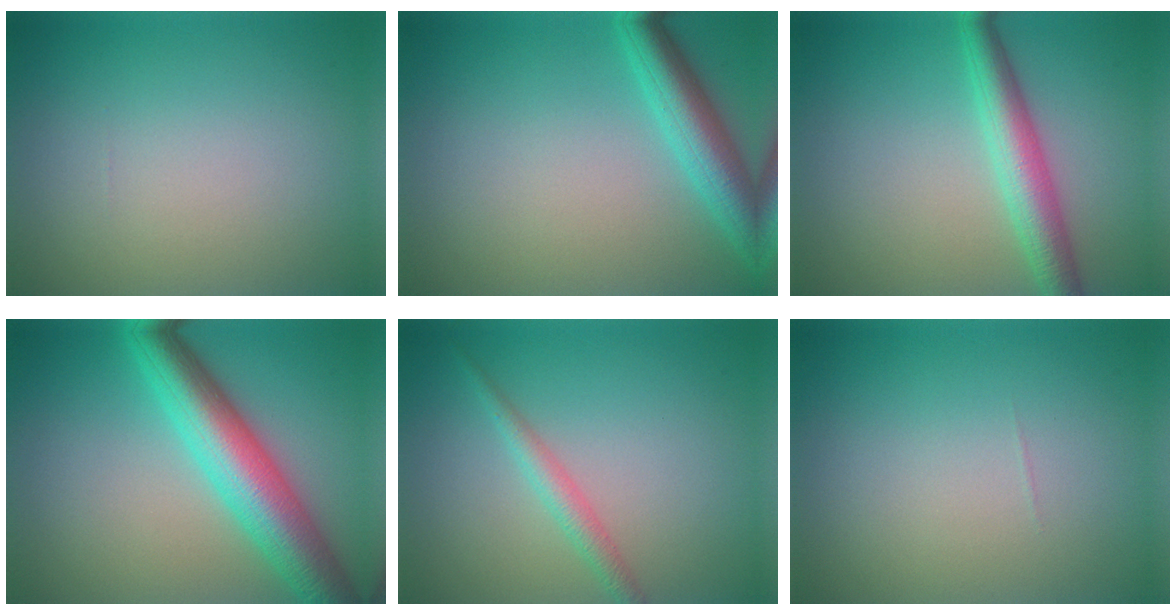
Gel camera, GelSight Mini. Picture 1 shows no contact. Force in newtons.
{"total": 4.8, "press": 4.8, "slide": 0.2}
{"total": 4.3, "press": 4.3, "slide": 0.1}
{"total": 8.2, "press": 8.2, "slide": 0.2}
{"total": 1.9, "press": 1.9, "slide": 0.0}
{"total": 0.0}